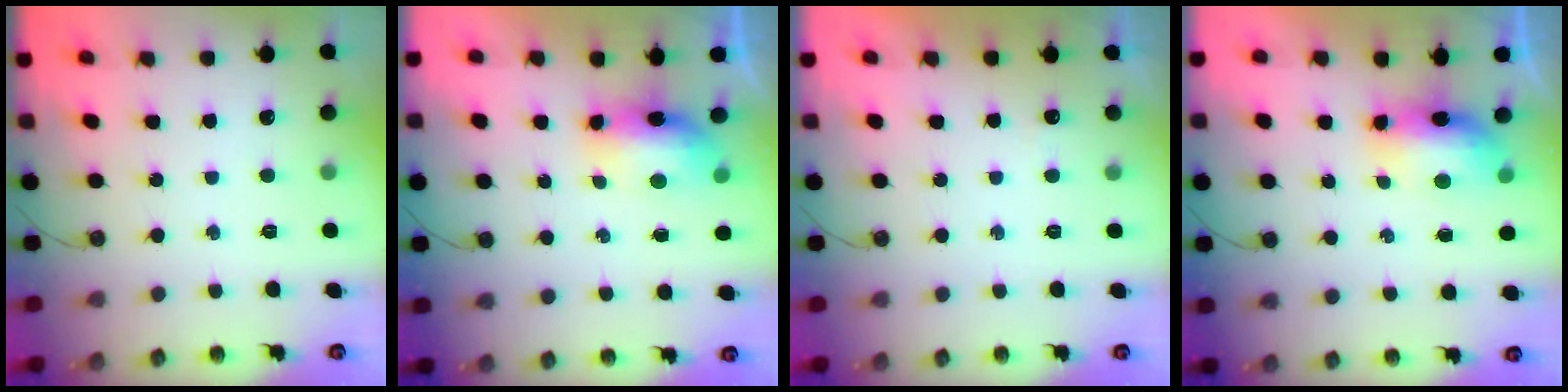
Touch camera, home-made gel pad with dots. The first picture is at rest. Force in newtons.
{"total": 8.0, "press": 7.9, "slide": 0.9}
{"total": 2.5, "press": 2.4, "slide": 0.5}
{"total": 11.1, "press": 9.6, "slide": 5.5}